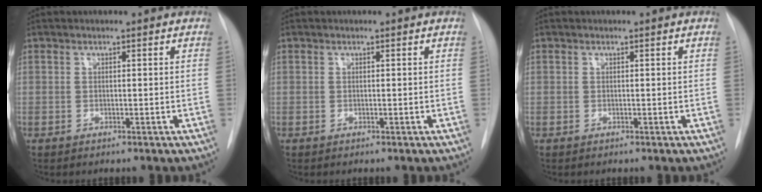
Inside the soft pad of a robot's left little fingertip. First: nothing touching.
{"total": 0.0}
{"total": 0.0}